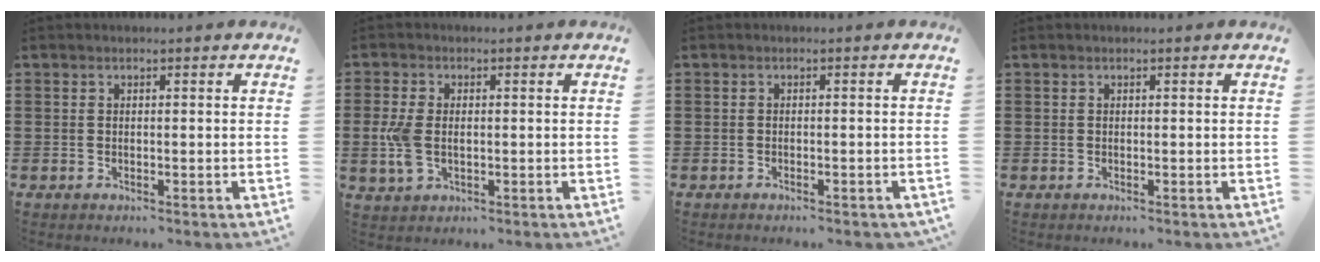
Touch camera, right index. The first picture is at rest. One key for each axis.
{"total": 4.4, "fx": -0.1, "fy": 2.8, "fz": 3.4, "tx": -0.089, "ty": 0.000, "tz": -0.008}
{"total": 0.7, "fx": -0.6, "fy": -0.1, "fz": 0.3, "tx": -0.009, "ty": -0.005, "tz": -0.011}
{"total": 0.0}